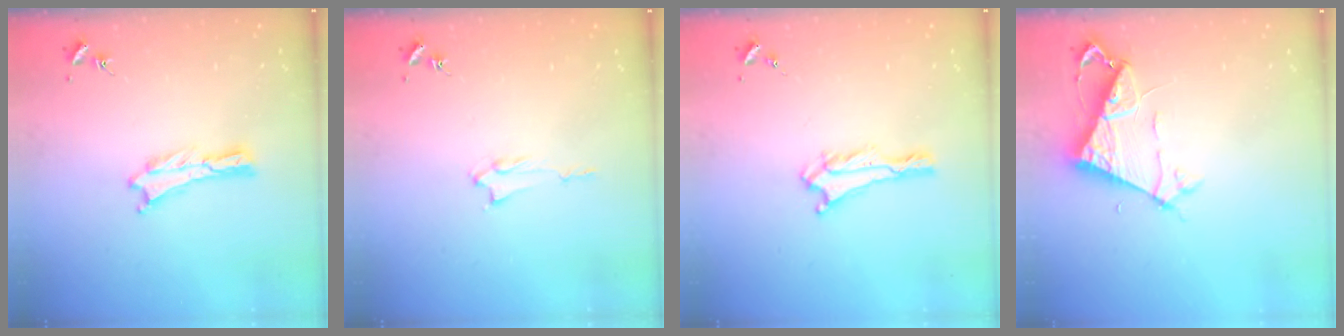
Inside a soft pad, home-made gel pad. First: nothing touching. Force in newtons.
{"total": 1.3, "press": 1.3, "slide": 0.2}
{"total": 0.6, "press": 0.6, "slide": 0.1}
{"total": 6.9, "press": 6.8, "slide": 0.7}